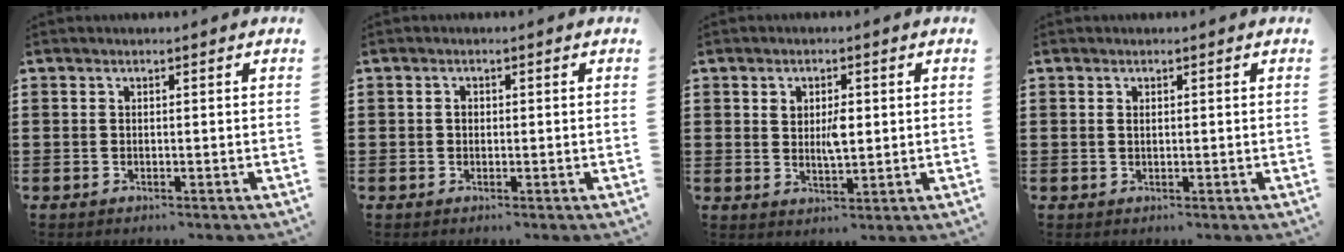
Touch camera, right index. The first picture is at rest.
{"total": 0.7, "force": [0.0, 0.5, 0.5], "torque": [-0.012, 0.000, 0.000]}
{"total": 3.6, "force": [0.7, 1.6, 3.2], "torque": [-0.057, 0.002, 0.009]}
{"total": 0.7, "force": [0.1, 0.3, 0.6], "torque": [-0.013, 0.001, 0.000]}